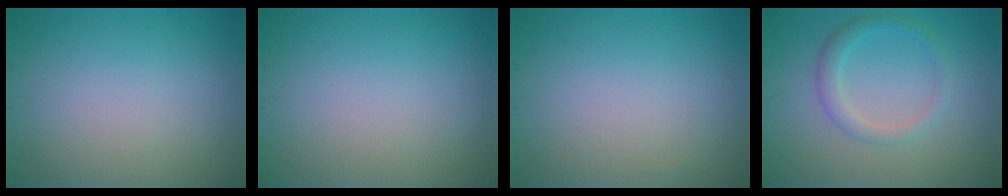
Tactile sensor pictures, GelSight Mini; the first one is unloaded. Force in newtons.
{"total": 0.0}
{"total": 0.0}
{"total": 2.3, "press": 2.3, "slide": 0.0}